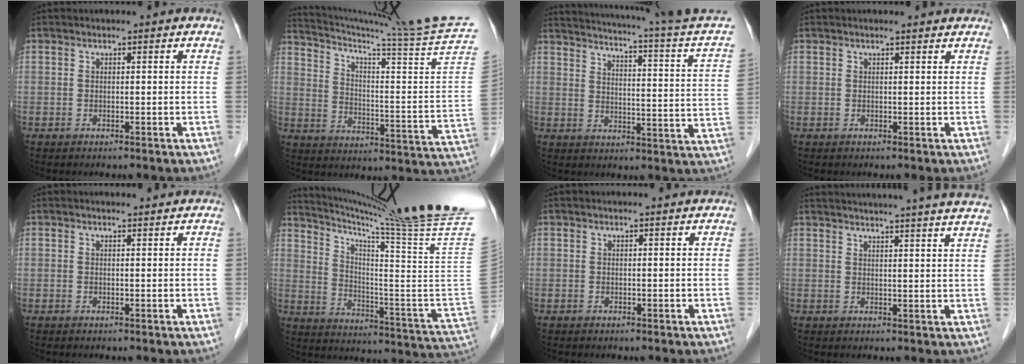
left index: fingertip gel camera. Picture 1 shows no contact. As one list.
[{"total": 23.5, "force": [20.7, -5.1, 10.1], "torque": [-0.175, -0.113, 0.283]}, {"total": 17.5, "force": [14.9, -2.3, 8.8], "torque": [-0.149, -0.076, 0.167]}, {"total": 2.4, "force": [2.3, 0.3, 0.7], "torque": [-0.014, 0.010, 0.021]}, {"total": 1.1, "force": [1.1, -0.1, 0.0], "torque": [-0.009, -0.001, 0.016]}, {"total": 27.8, "force": [22.8, -4.6, 15.4], "torque": [-0.251, -0.119, 0.319]}, {"total": 0.9, "force": [0.9, 0.0, 0.3], "torque": [-0.013, 0.008, 0.011]}, {"total": 23.1, "force": [21.7, -0.8, 8.0], "torque": [-0.121, -0.024, 0.264]}]